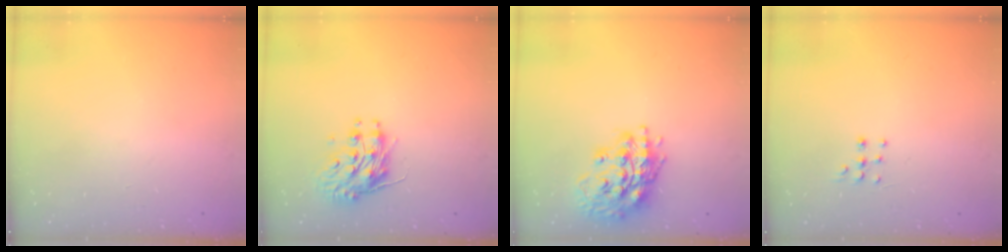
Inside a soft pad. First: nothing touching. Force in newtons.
{"total": 10.4, "press": 10.4, "slide": 0.8}
{"total": 17.6, "press": 17.5, "slide": 2.3}
{"total": 5.9, "press": 5.8, "slide": 0.7}